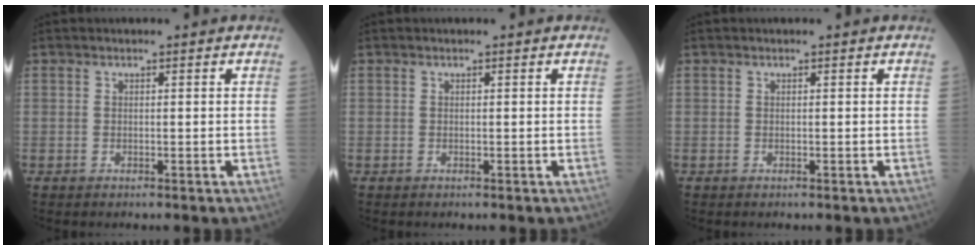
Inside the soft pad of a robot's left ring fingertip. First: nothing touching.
{"total": 0.0}
{"total": 0.0}